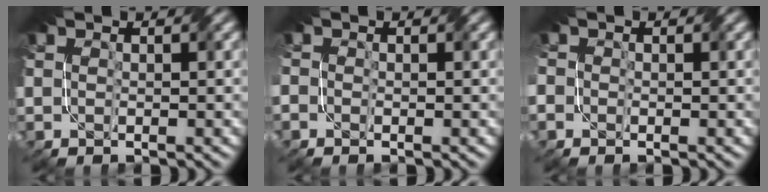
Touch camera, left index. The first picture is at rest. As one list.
[{"total": 1.0, "force": [-0.1, 0.9, 0.4], "torque": [-0.008, 0.007, -0.010]}, {"total": 2.3, "force": [0.0, 2.1, 0.9], "torque": [-0.022, 0.012, -0.019]}]